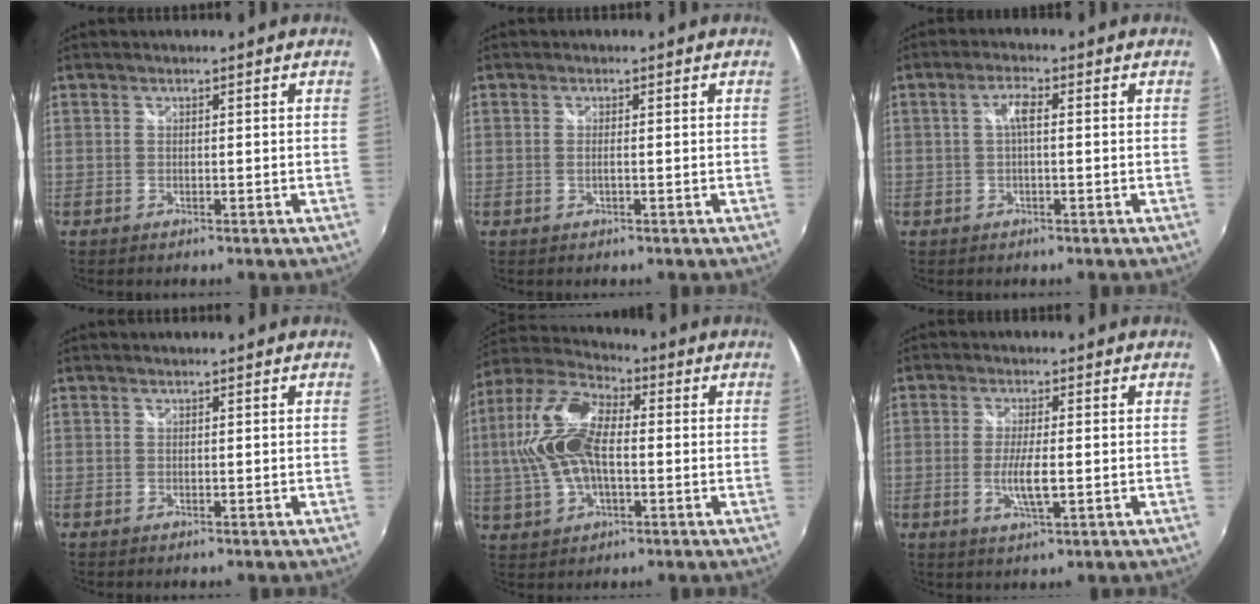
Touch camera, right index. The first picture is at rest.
{"total": 0.9, "force": [-0.2, 0.0, 0.9], "torque": [-0.017, 0.000, -0.005]}
{"total": 2.9, "force": [0.2, 0.7, 2.8], "torque": [-0.055, 0.007, 0.002]}
{"total": 0.0}
{"total": 14.8, "force": [0.0, 7.7, 12.7], "torque": [-0.267, 0.015, -0.002]}
{"total": 5.3, "force": [-1.1, 0.9, 5.1], "torque": [-0.099, -0.010, -0.019]}